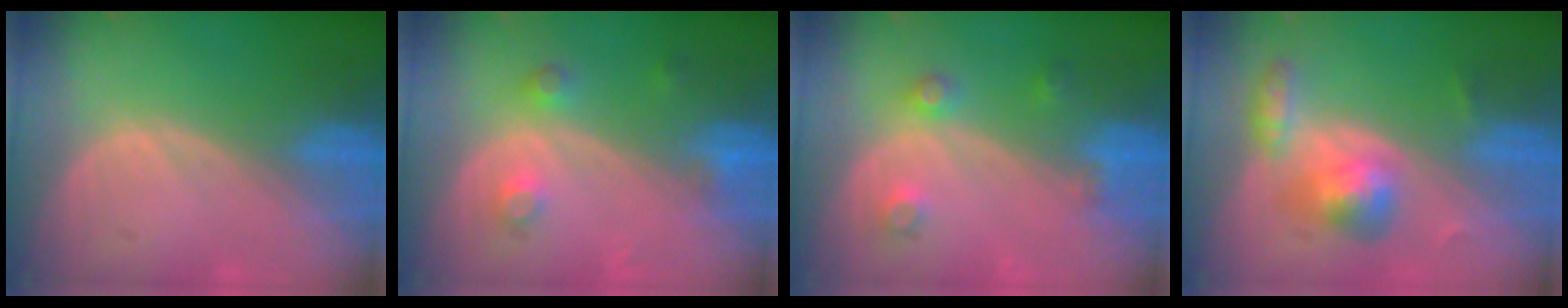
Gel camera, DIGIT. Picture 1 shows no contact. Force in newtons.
{"total": 3.4, "press": 3.2, "slide": 1.2}
{"total": 3.7, "press": 3.4, "slide": 1.4}
{"total": 5.5, "press": 5.3, "slide": 1.6}